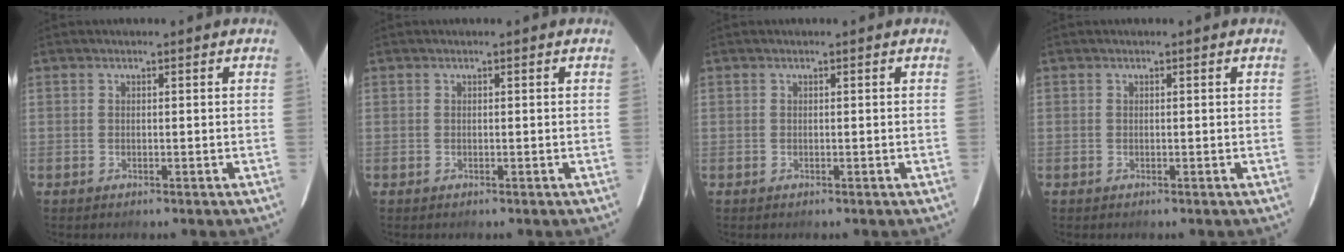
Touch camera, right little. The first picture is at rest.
{"total": 0.0}
{"total": 0.0}
{"total": 0.0}